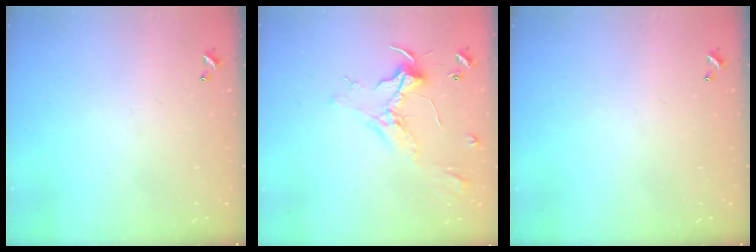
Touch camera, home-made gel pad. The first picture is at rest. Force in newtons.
{"total": 2.4, "press": 2.3, "slide": 0.7}
{"total": 0.0}